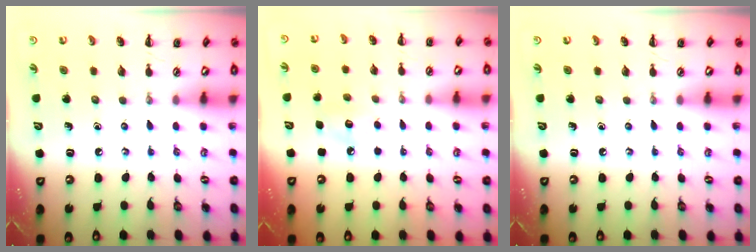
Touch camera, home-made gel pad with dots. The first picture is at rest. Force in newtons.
{"total": 7.6, "press": 7.4, "slide": 1.5}
{"total": 0.0}